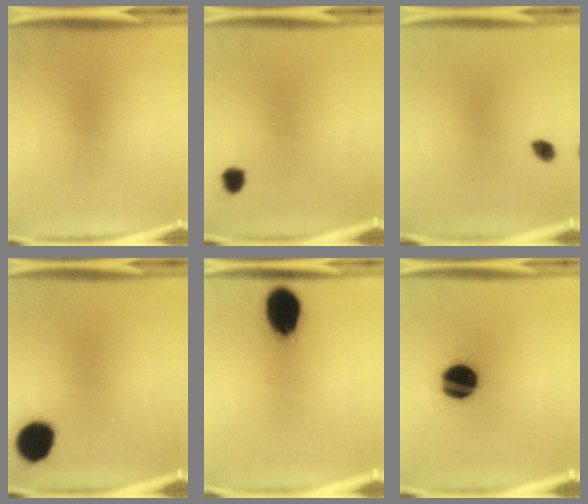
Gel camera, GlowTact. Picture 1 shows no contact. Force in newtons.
{"total": 2.4}
{"total": 2.2}
{"total": 6.6}
{"total": 13.5}
{"total": 18.4}